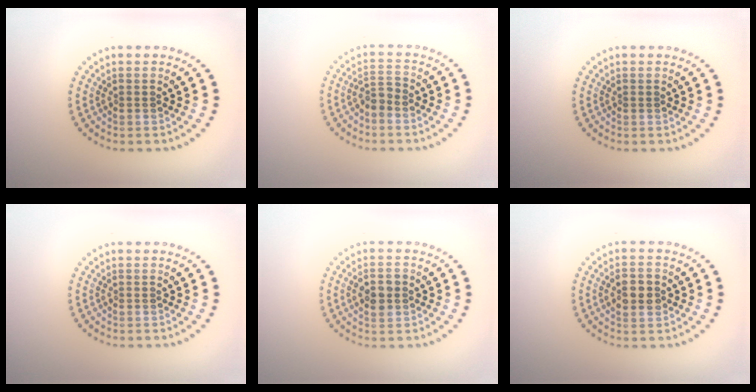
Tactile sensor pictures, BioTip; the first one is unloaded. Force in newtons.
{"total": 1.6, "press": 1.4, "slide": 0.9}
{"total": 0.0}
{"total": 0.0}
{"total": 2.7, "press": 2.7, "slide": 0.1}
{"total": 2.9, "press": 2.9, "slide": 0.1}